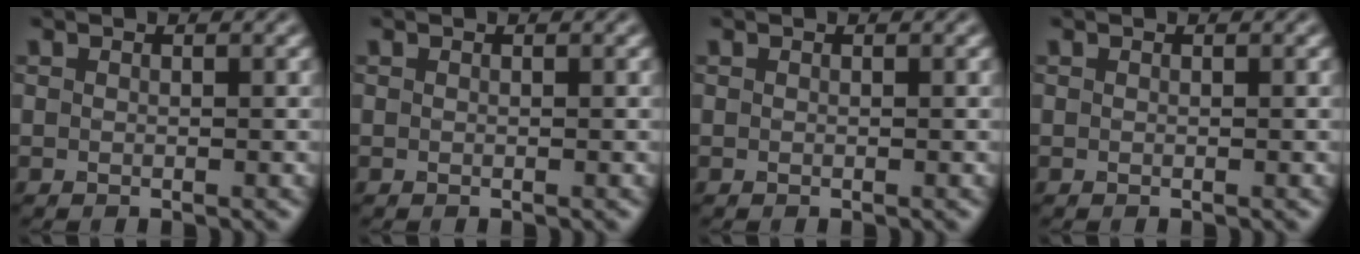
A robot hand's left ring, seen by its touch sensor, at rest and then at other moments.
{"total": 0.0}
{"total": 0.0}
{"total": 0.0}